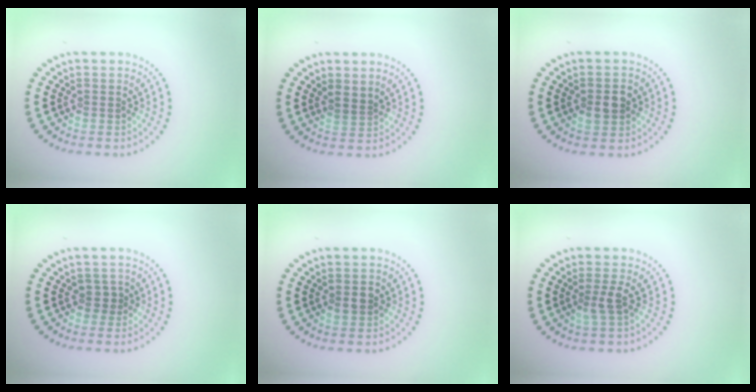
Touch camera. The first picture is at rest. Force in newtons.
{"total": 0.9, "press": 0.7, "slide": 0.6}
{"total": 2.6, "press": 2.6, "slide": 0.1}
{"total": 1.0, "press": 0.8, "slide": 0.6}
{"total": 1.3, "press": 1.3, "slide": 0.0}
{"total": 1.8, "press": 1.3, "slide": 1.2}